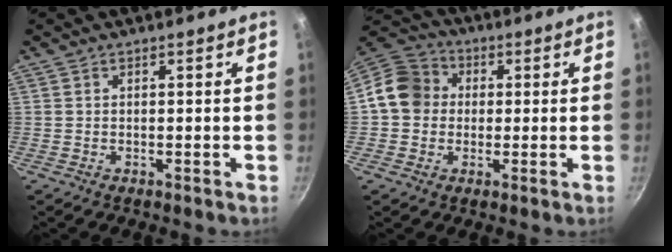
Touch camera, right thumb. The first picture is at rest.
{"total": 10.4, "force": [0.4, 9.3, 4.5], "torque": [-0.048, 0.028, -0.013]}